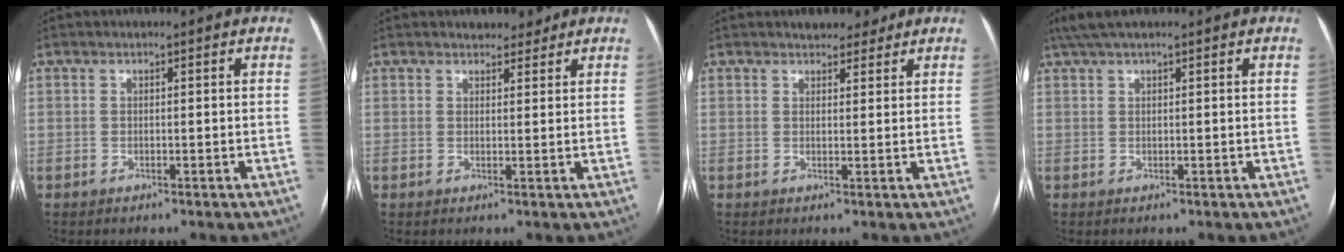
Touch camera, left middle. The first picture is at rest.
{"total": 2.7, "force": [2.3, 1.3, 0.8], "torque": [-0.008, 0.004, 0.030]}
{"total": 3.8, "force": [3.1, 1.7, 1.4], "torque": [-0.014, 0.010, 0.045]}
{"total": 4.3, "force": [3.3, 0.5, 2.7], "torque": [-0.050, 0.036, 0.063]}